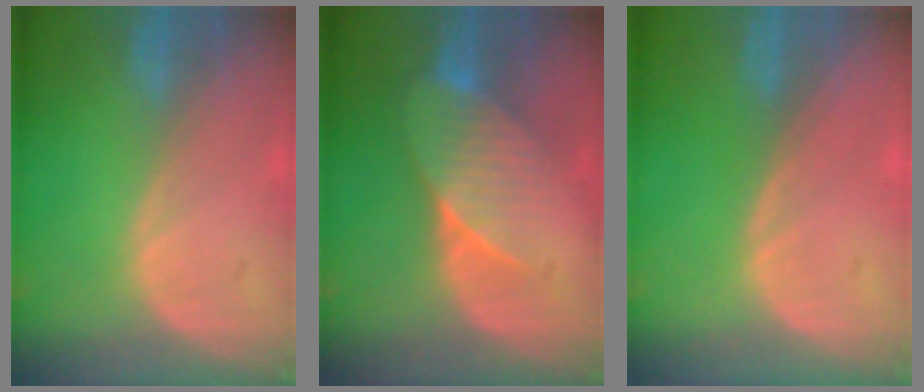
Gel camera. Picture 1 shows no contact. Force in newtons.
{"total": 7.5, "press": 6.8, "slide": 3.0}
{"total": 0.0}